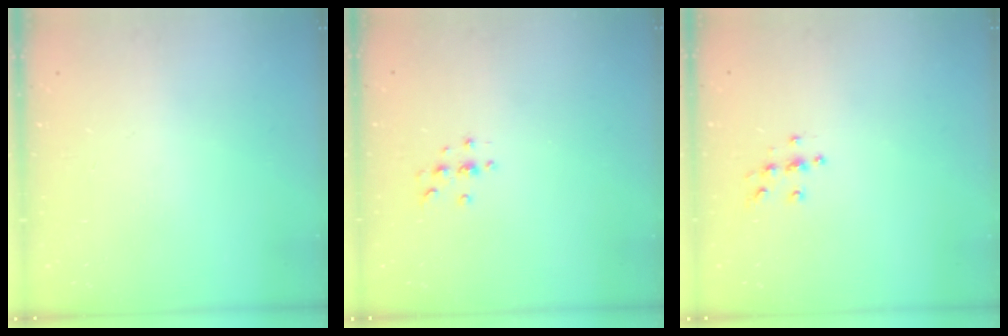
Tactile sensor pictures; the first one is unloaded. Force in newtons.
{"total": 3.0, "press": 3.0, "slide": 0.4}
{"total": 5.4, "press": 5.4, "slide": 0.1}